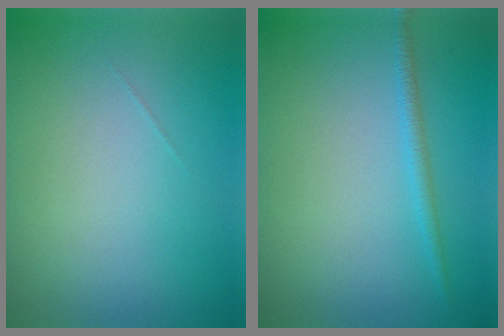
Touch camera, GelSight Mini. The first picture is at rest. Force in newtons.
{"total": 1.4, "press": 1.4, "slide": 0.1}